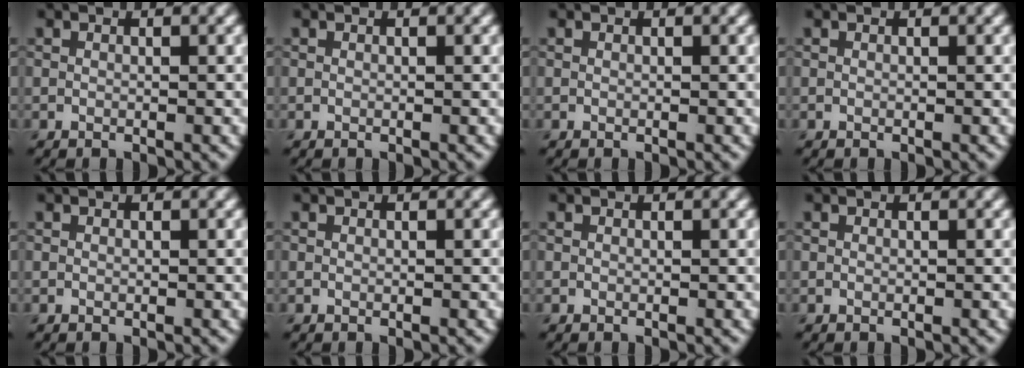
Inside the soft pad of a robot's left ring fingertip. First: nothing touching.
{"total": 0.0}
{"total": 0.0}
{"total": 0.0}
{"total": 0.0}
{"total": 0.0}
{"total": 0.0}
{"total": 0.0}